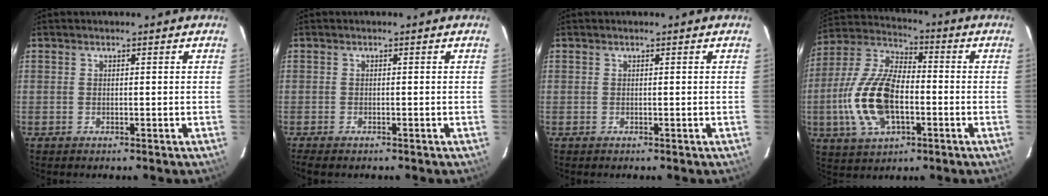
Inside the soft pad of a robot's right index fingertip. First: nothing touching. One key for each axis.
{"total": 3.1, "fx": -2.5, "fy": 0.7, "fz": 1.7, "tx": -0.040, "ty": -0.017, "tz": -0.045}
{"total": 0.0}
{"total": 16.8, "fx": -3.7, "fy": 8.4, "fz": 14.1, "tx": -0.306, "ty": 0.003, "tz": -0.068}